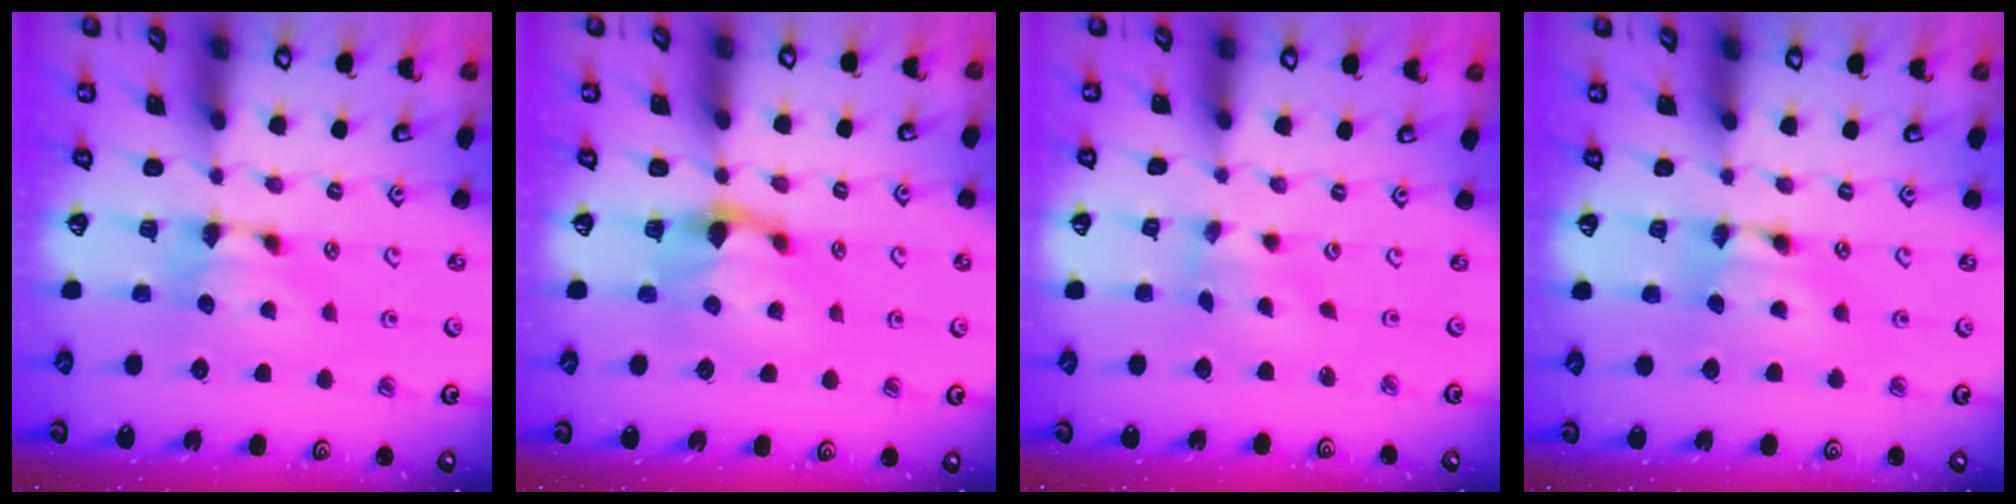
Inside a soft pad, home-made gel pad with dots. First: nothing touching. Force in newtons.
{"total": 2.0, "press": 1.8, "slide": 1.0}
{"total": 1.7, "press": 1.3, "slide": 1.1}
{"total": 1.8, "press": 1.7, "slide": 0.1}